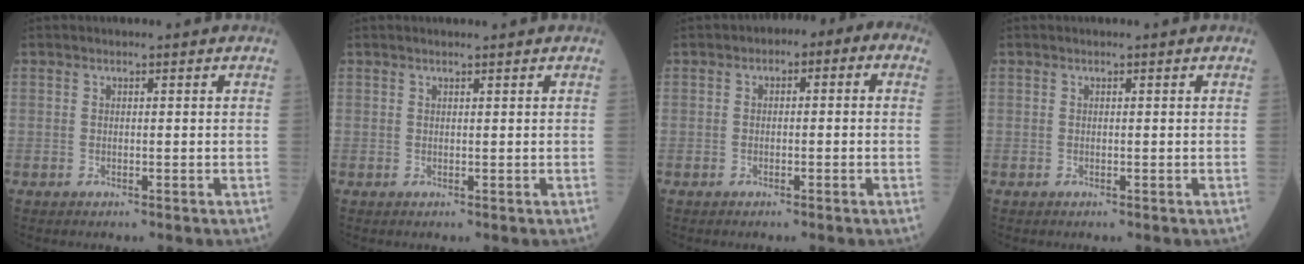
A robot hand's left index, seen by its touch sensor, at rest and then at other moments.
{"total": 0.9, "force": [0.9, -0.2, 0.3], "torque": [-0.008, 0.001, 0.018]}
{"total": 4.1, "force": [0.0, 2.2, 3.5], "torque": [-0.037, 0.030, -0.013]}
{"total": 0.0}